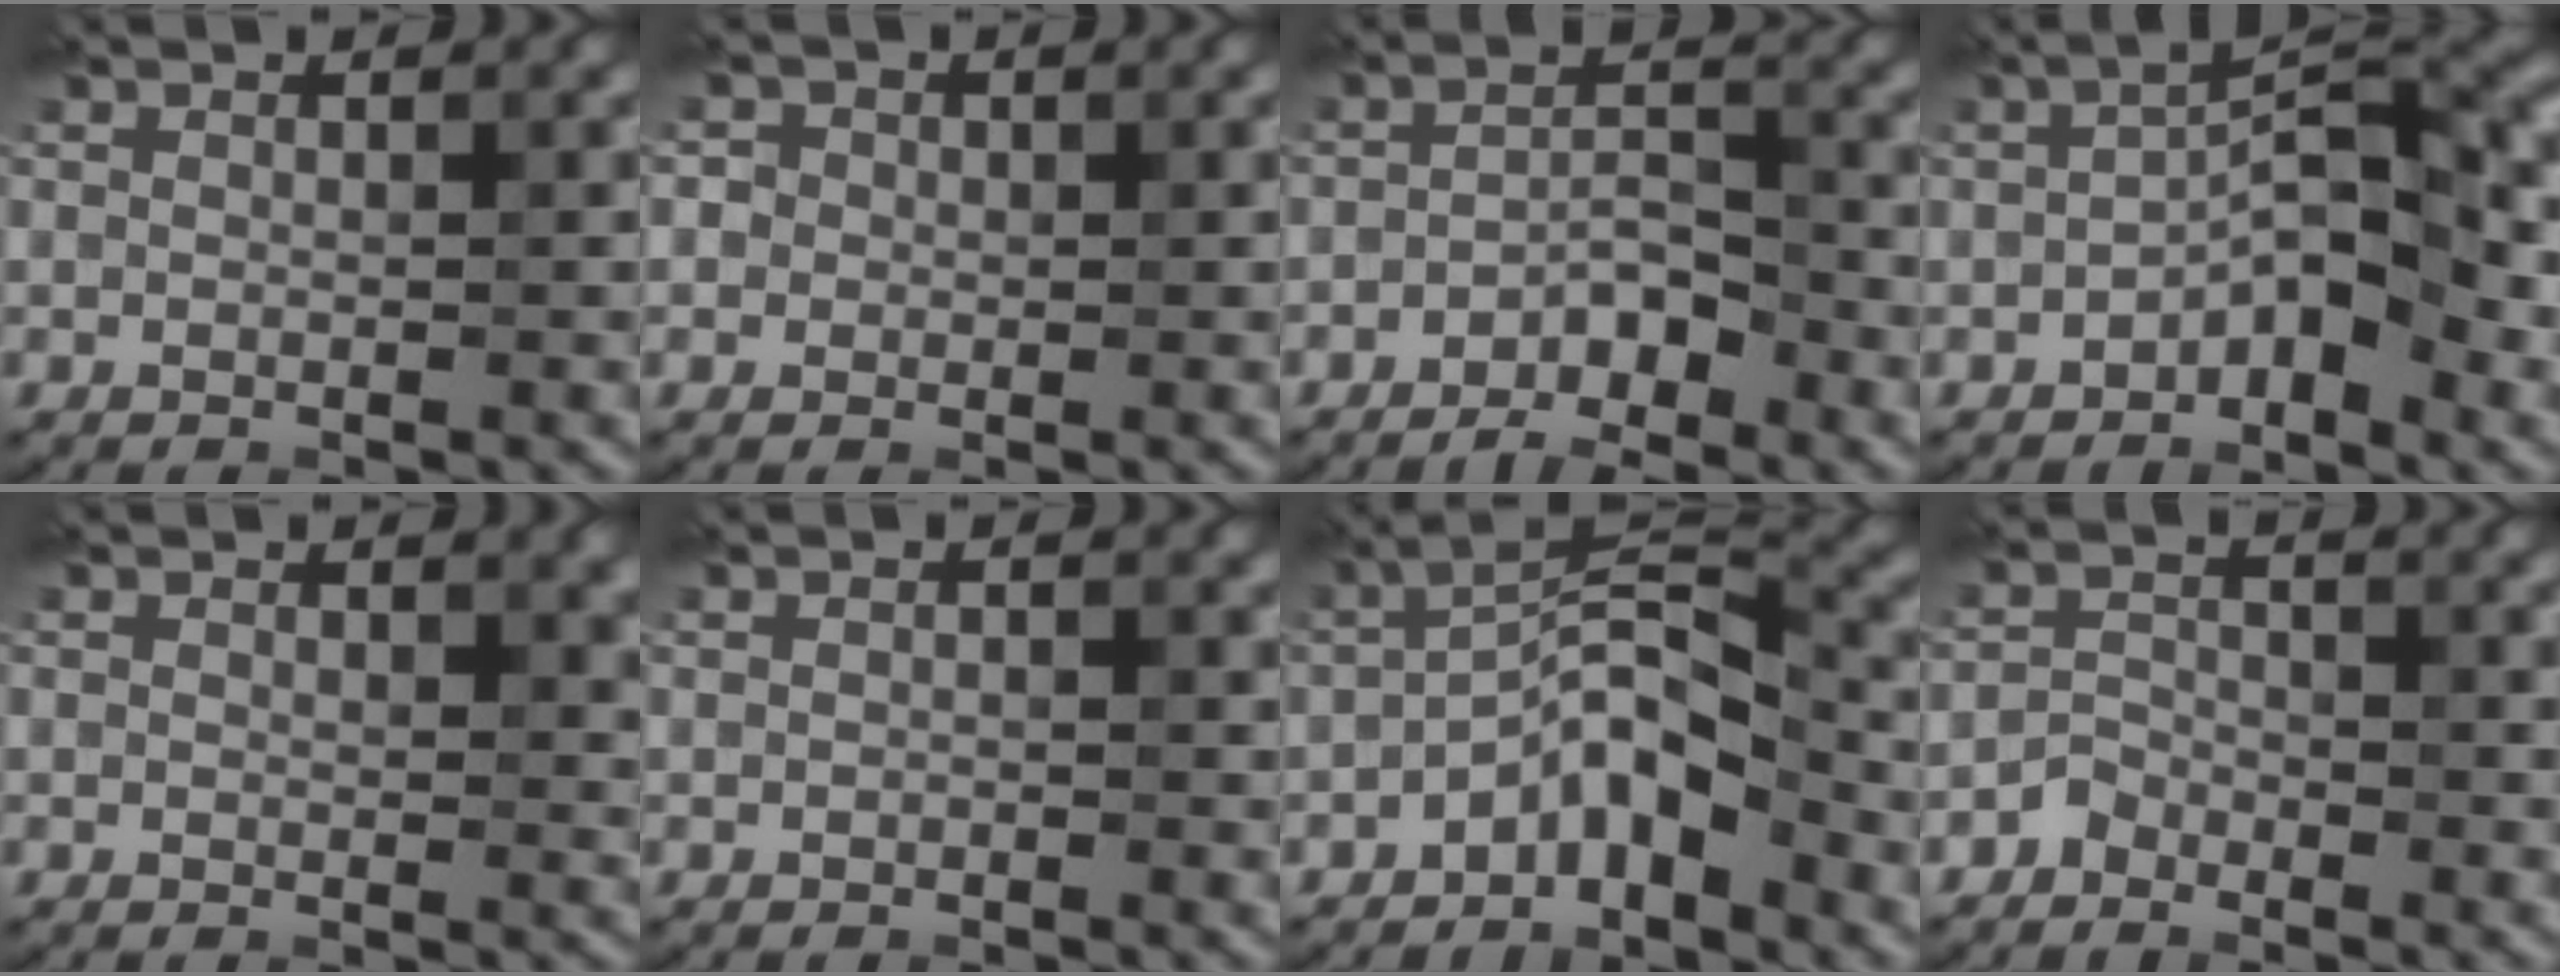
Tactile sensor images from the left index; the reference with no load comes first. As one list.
[{"total": 2.3, "force": [0.7, 2.1, 0.8], "torque": [0.007, 0.015, -0.014]}, {"total": 3.3, "force": [-2.3, 1.0, 2.1], "torque": [-0.033, 0.015, -0.044]}, {"total": 5.7, "force": [-2.4, 2.0, 4.8], "torque": [-0.073, 0.029, -0.047]}, {"total": 2.6, "force": [0.9, 1.6, 1.9], "torque": [-0.022, 0.000, 0.011]}, {"total": 0.5, "force": [-0.1, 0.2, 0.5], "torque": [-0.008, 0.001, -0.002]}, {"total": 5.3, "force": [-2.9, 1.7, 4.1], "torque": [-0.073, 0.026, -0.059]}, {"total": 1.6, "force": [-1.4, 0.7, 0.3], "torque": [-0.005, 0.014, -0.031]}]